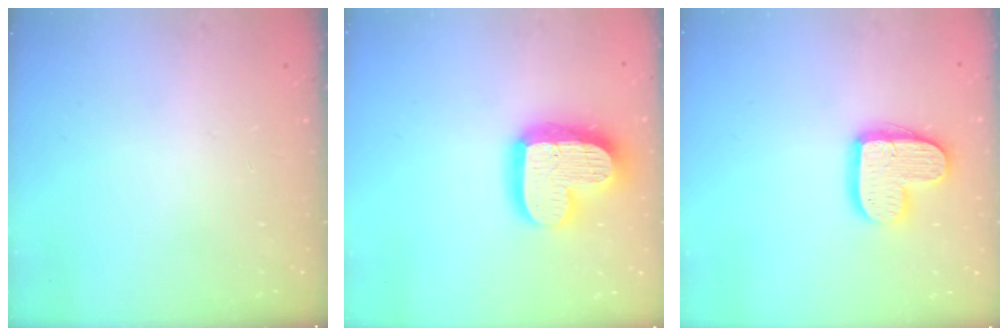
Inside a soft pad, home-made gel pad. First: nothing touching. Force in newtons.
{"total": 19.0, "press": 19.0, "slide": 1.6}
{"total": 13.8, "press": 13.8, "slide": 0.9}